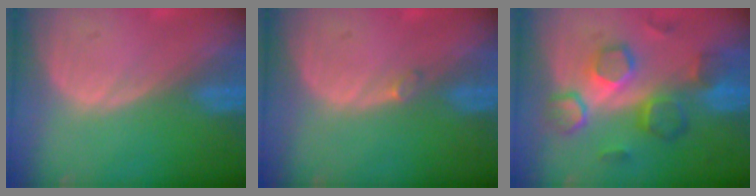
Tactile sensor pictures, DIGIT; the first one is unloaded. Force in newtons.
{"total": 0.6, "press": 0.6, "slide": 0.1}
{"total": 8.3, "press": 8.2, "slide": 1.4}